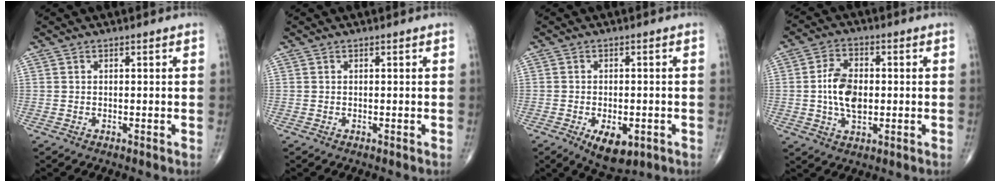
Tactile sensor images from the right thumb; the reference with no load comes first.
{"total": 0.0}
{"total": 7.3, "force": [-3.0, 3.7, 5.5], "torque": [-0.075, 0.000, -0.035]}
{"total": 8.7, "force": [-0.2, 5.2, 6.9], "torque": [-0.118, 0.005, -0.006]}